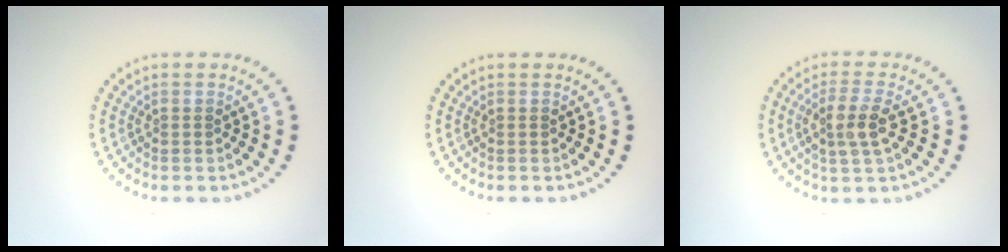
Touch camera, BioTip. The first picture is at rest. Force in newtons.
{"total": 0.0}
{"total": 3.1, "press": 2.8, "slide": 1.3}